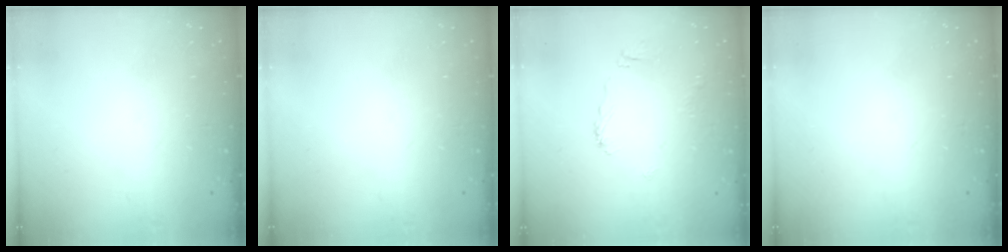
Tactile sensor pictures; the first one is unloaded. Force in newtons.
{"total": 0.0}
{"total": 4.6, "press": 4.6, "slide": 0.5}
{"total": 0.0}